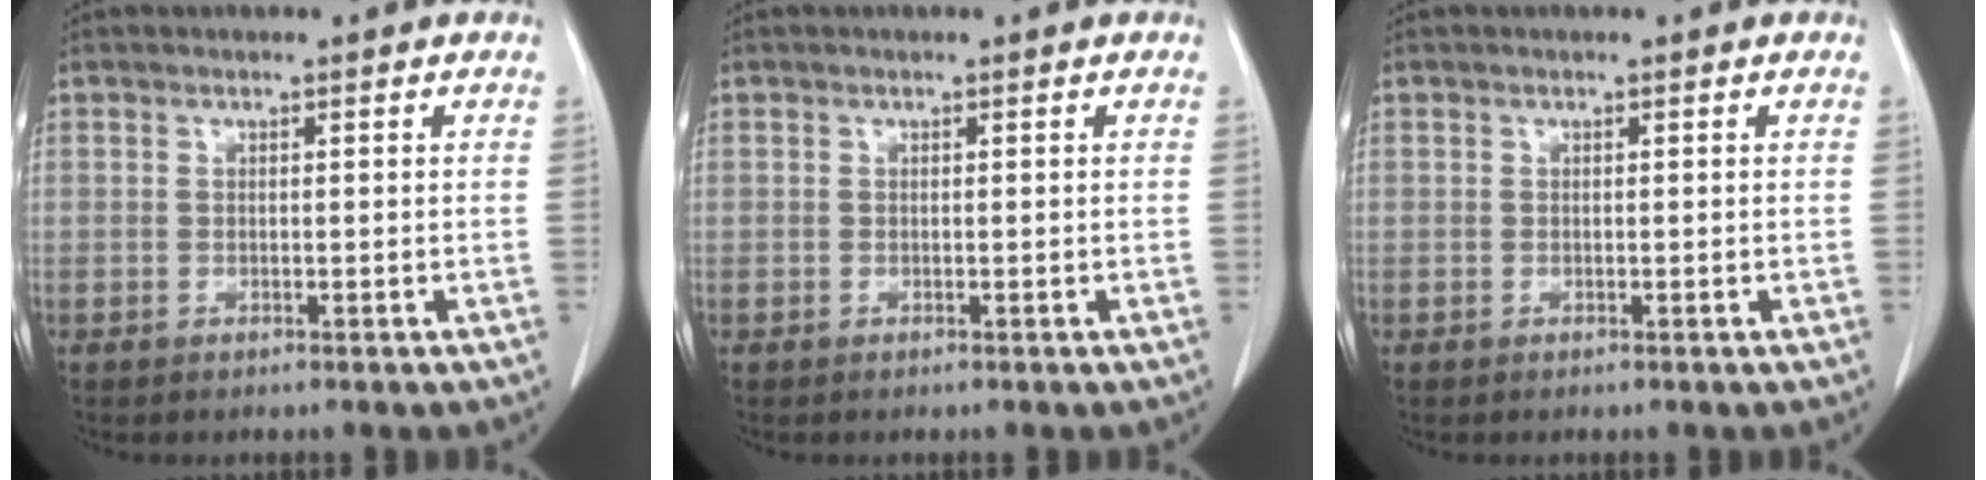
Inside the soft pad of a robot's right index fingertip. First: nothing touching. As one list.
[{"total": 0.0}, {"total": 0.0}]